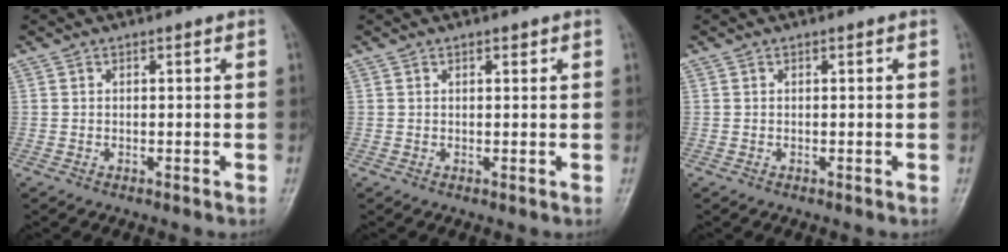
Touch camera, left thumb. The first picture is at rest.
{"total": 0.8, "force": [0.5, 0.3, 0.5], "torque": [-0.002, 0.000, 0.005]}
{"total": 0.0}